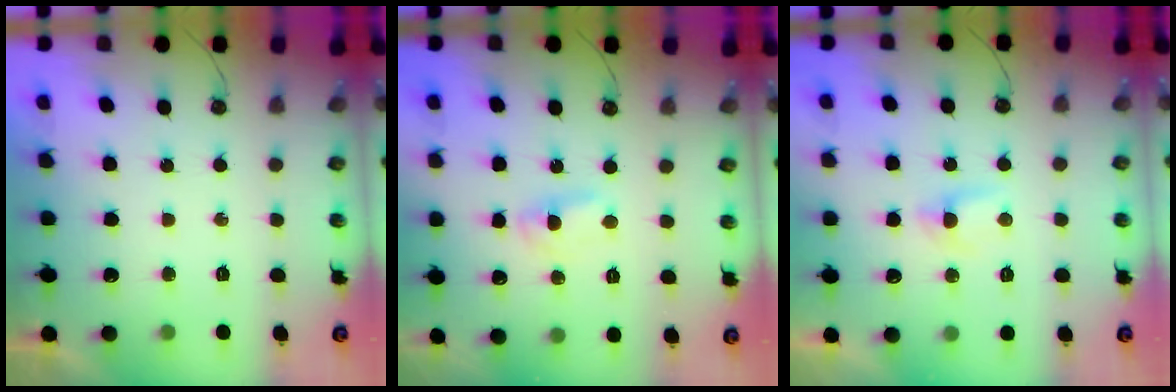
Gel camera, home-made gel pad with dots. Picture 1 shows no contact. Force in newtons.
{"total": 1.7, "press": 1.7, "slide": 0.2}
{"total": 3.7, "press": 3.6, "slide": 0.6}